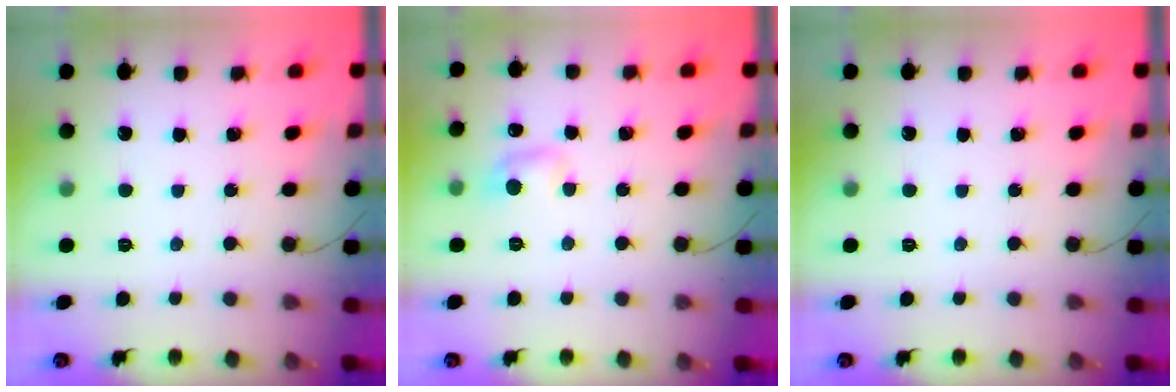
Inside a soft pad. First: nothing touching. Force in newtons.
{"total": 5.5, "press": 5.2, "slide": 1.7}
{"total": 0.0}